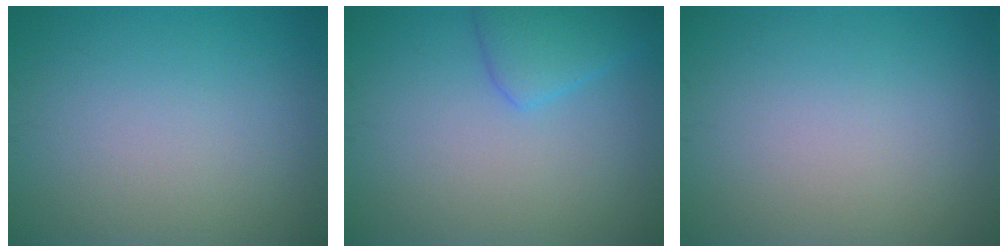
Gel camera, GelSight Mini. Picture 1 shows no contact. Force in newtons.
{"total": 2.8, "press": 2.7, "slide": 0.2}
{"total": 0.0}